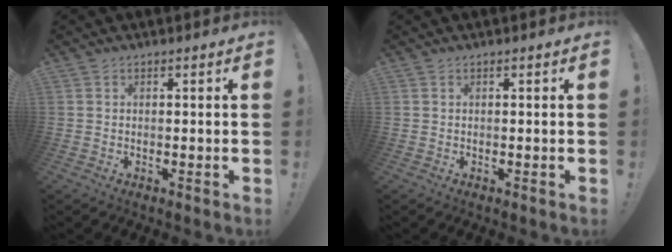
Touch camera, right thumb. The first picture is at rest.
{"total": 0.0}